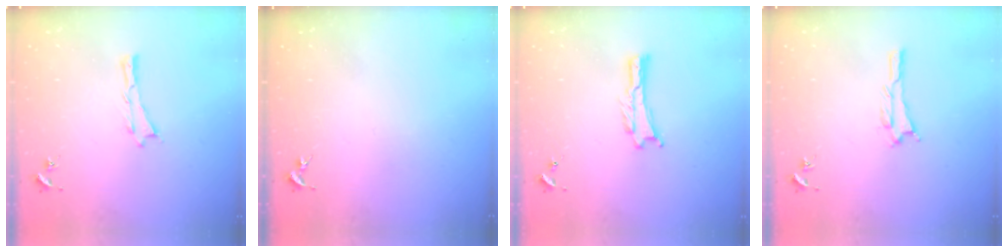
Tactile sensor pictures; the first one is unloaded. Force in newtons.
{"total": 0.0}
{"total": 0.0}
{"total": 1.1, "press": 1.1, "slide": 0.1}